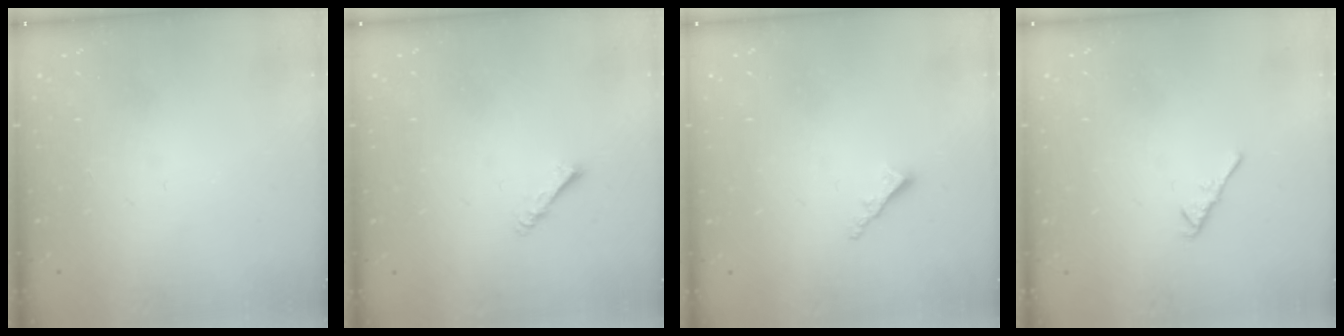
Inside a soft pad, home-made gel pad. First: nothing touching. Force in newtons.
{"total": 1.4, "press": 1.3, "slide": 0.3}
{"total": 2.3, "press": 2.2, "slide": 0.6}
{"total": 2.4, "press": 2.3, "slide": 0.6}